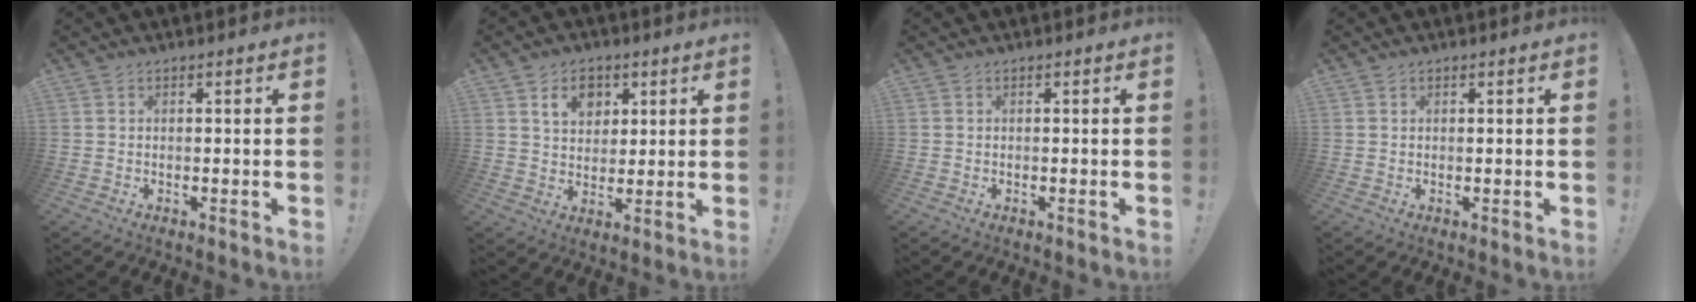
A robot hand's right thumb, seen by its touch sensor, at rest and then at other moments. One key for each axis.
{"total": 8.3, "fx": 4.1, "fy": 6.2, "fz": 3.7, "tx": -0.055, "ty": -0.011, "tz": 0.075}
{"total": 0.0}
{"total": 0.8, "fx": 0.5, "fy": 0.6, "fz": 0.1, "tx": 0.002, "ty": 0.000, "tz": 0.008}